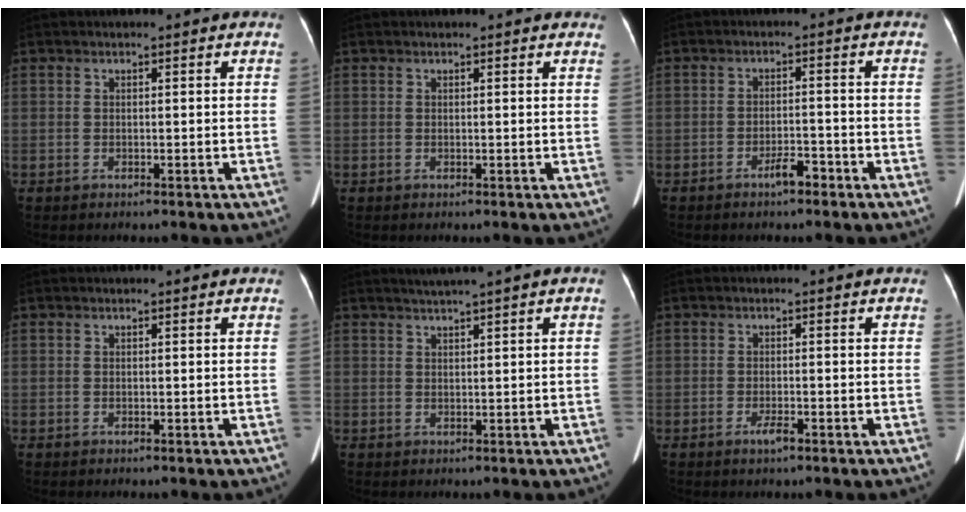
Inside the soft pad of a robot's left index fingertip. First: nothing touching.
{"total": 2.3, "force": [2.0, 0.7, 0.8], "torque": [-0.011, 0.005, 0.009]}
{"total": 3.0, "force": [-2.3, 0.8, 1.8], "torque": [-0.033, -0.003, -0.039]}
{"total": 0.0}
{"total": 1.6, "force": [1.2, -0.2, 1.1], "torque": [-0.019, 0.010, 0.025]}
{"total": 1.8, "force": [-1.2, 0.3, 1.3], "torque": [-0.027, -0.007, -0.020]}